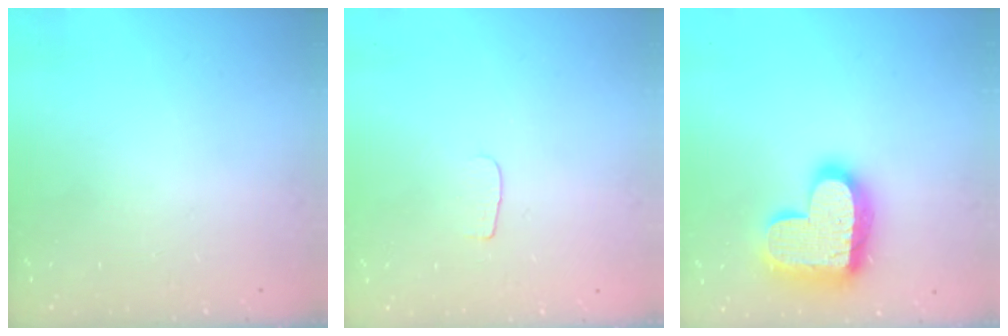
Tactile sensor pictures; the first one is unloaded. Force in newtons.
{"total": 3.6, "press": 3.6, "slide": 0.4}
{"total": 18.7, "press": 18.7, "slide": 1.2}